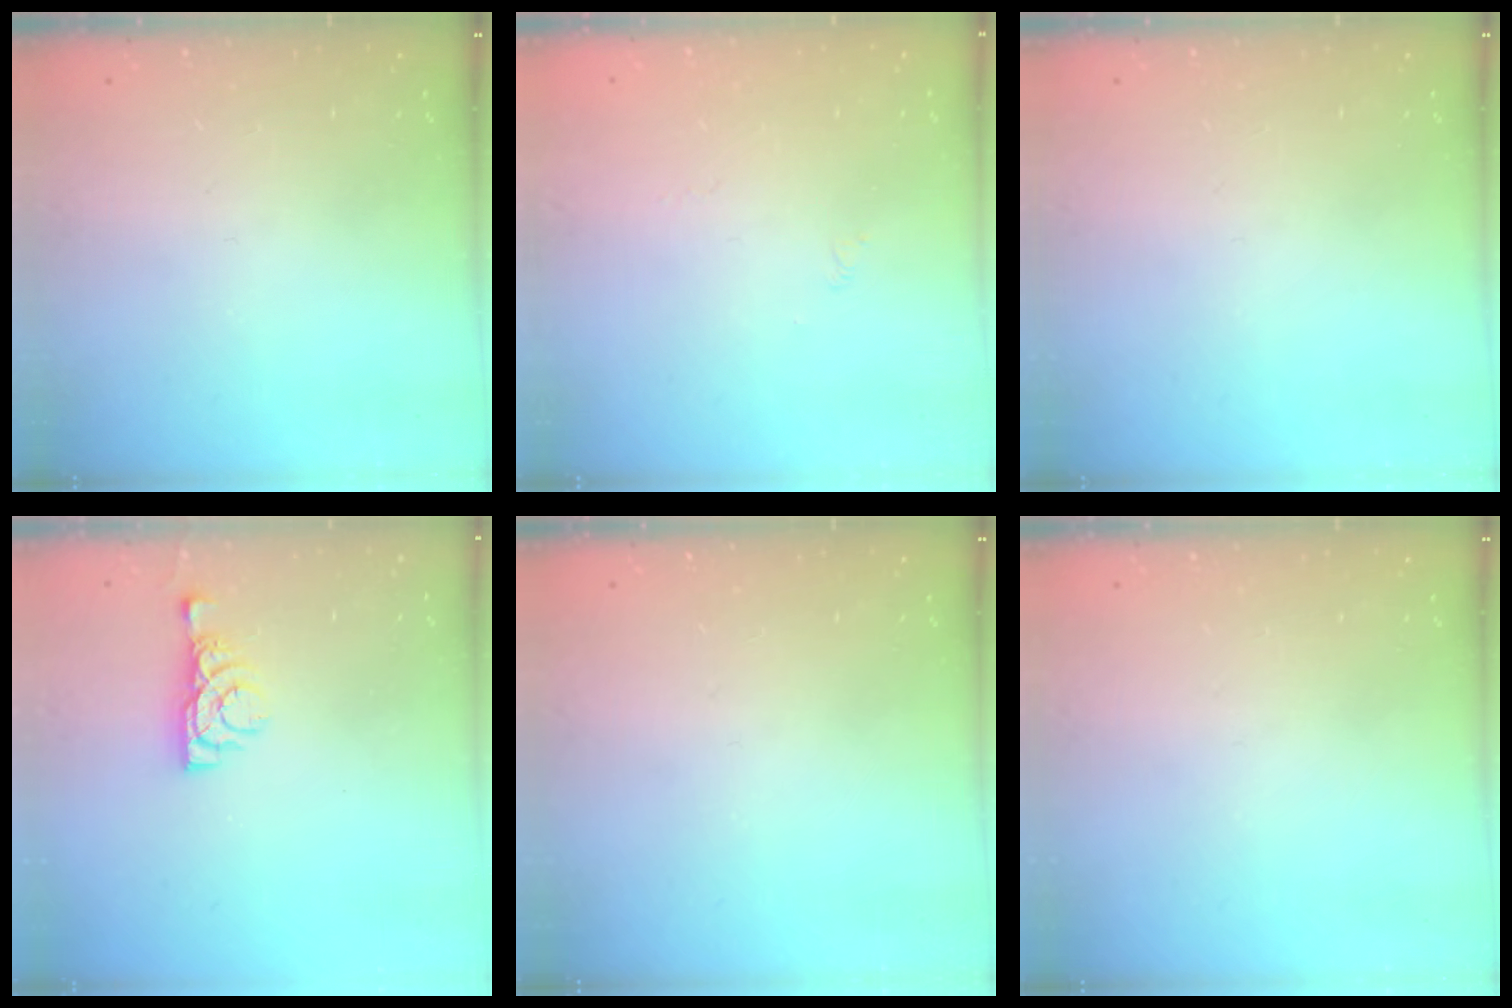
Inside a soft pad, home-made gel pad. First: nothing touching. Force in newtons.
{"total": 1.7, "press": 1.6, "slide": 0.4}
{"total": 0.0}
{"total": 5.6, "press": 5.5, "slide": 0.8}
{"total": 0.0}
{"total": 0.0}